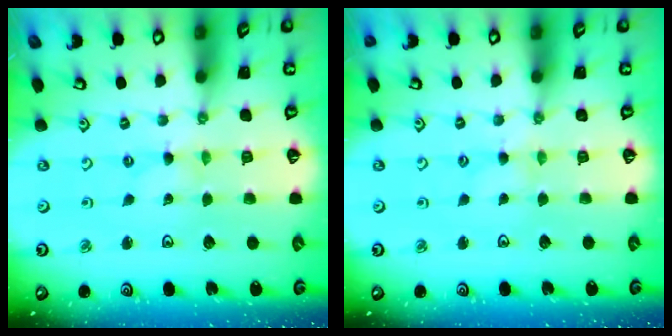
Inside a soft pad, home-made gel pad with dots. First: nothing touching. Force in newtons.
{"total": 1.6, "press": 1.6, "slide": 0.3}